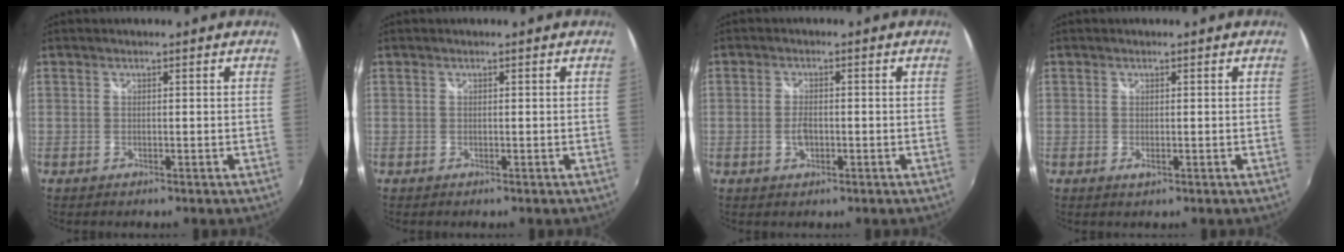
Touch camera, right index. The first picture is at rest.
{"total": 0.0}
{"total": 2.8, "force": [-0.7, 1.5, 2.3], "torque": [-0.044, -0.002, -0.013]}
{"total": 1.0, "force": [-0.2, 0.5, 0.9], "torque": [-0.018, -0.003, -0.003]}